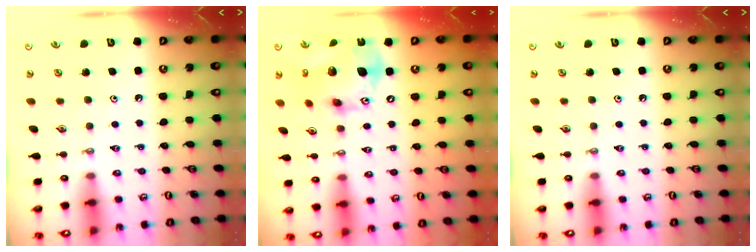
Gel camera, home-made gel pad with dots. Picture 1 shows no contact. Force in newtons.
{"total": 18.8, "press": 18.5, "slide": 3.3}
{"total": 0.0}